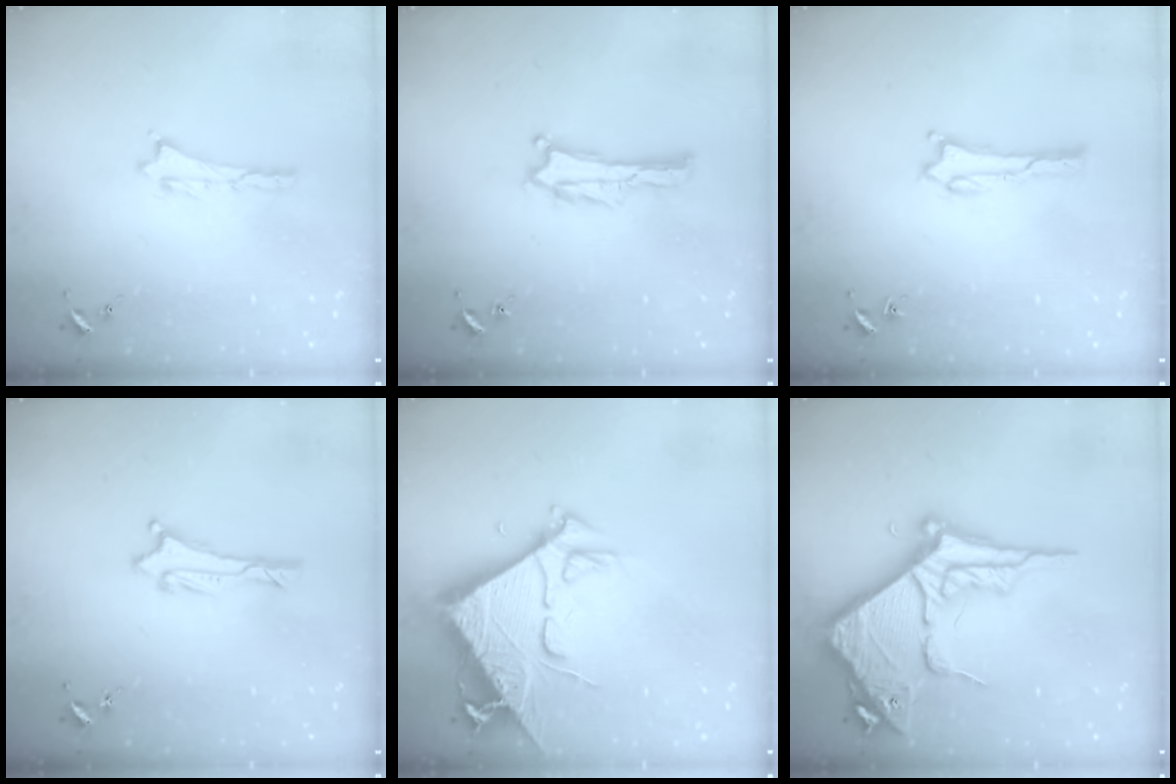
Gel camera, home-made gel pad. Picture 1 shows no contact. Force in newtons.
{"total": 0.0}
{"total": 0.8, "press": 0.8, "slide": 0.2}
{"total": 1.1, "press": 1.1, "slide": 0.1}
{"total": 9.6, "press": 9.6, "slide": 1.1}
{"total": 10.5, "press": 10.4, "slide": 1.2}